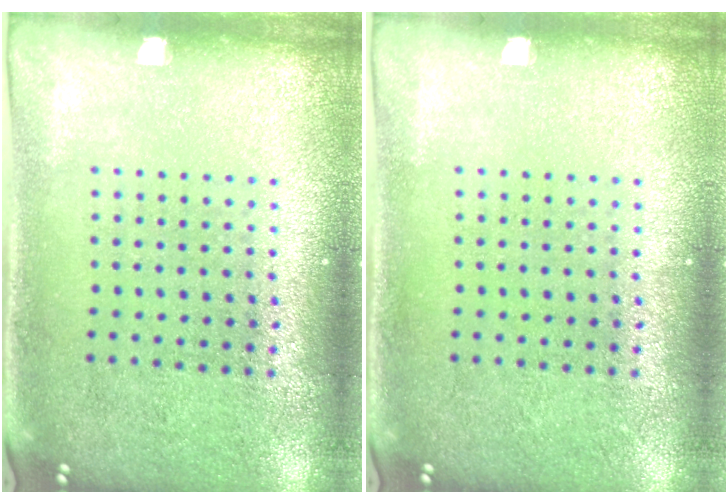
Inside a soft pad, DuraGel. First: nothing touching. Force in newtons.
{"total": 0.0}